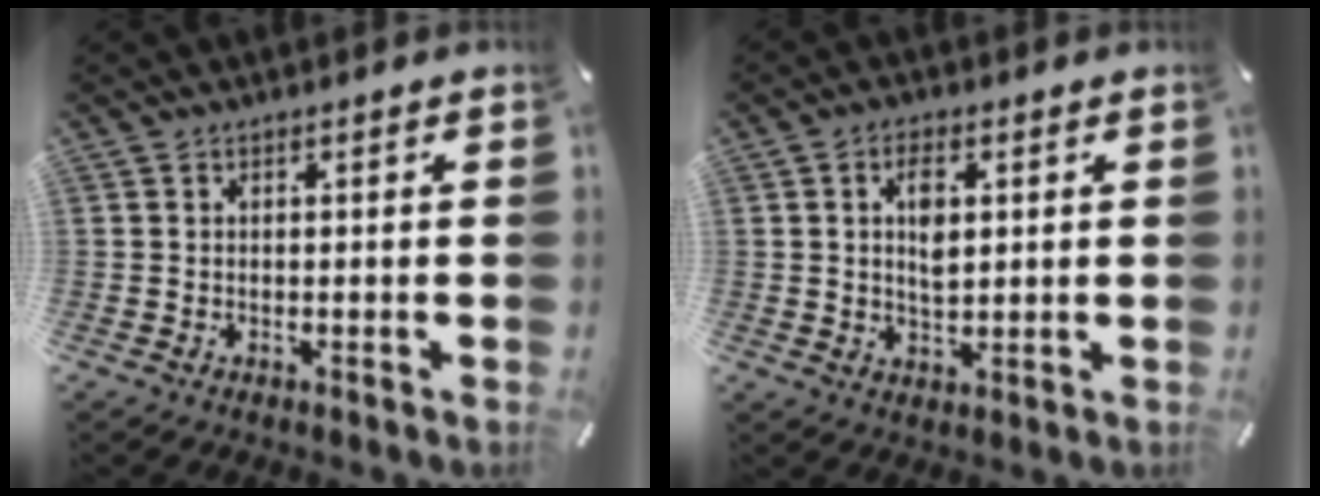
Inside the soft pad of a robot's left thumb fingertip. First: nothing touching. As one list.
[{"total": 5.8, "force": [1.4, 3.2, 4.6], "torque": [-0.083, -0.005, 0.015]}]